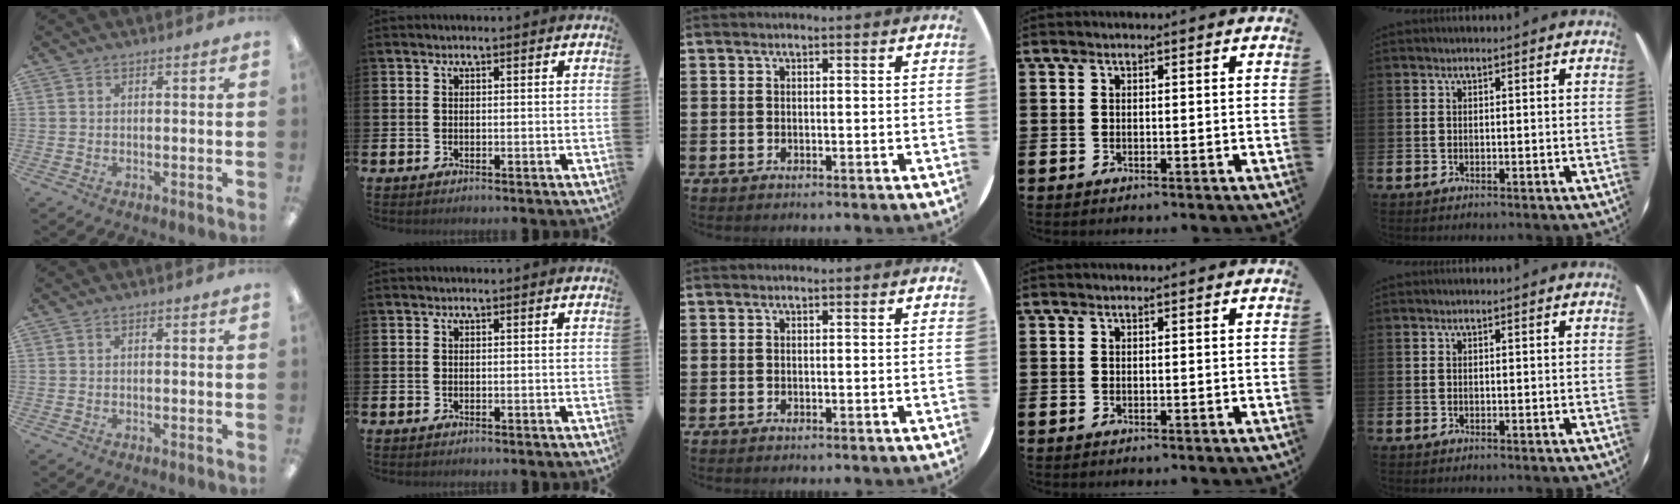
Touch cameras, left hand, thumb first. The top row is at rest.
{}